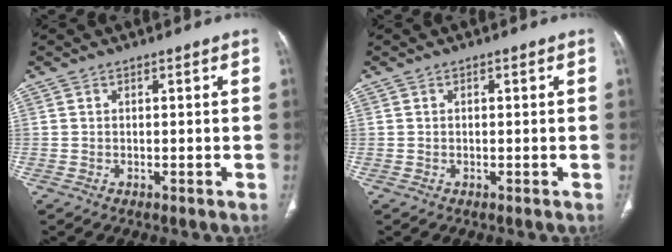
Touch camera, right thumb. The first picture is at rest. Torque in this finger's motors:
{"motor_torque": [-0.59, -0.37, -0.21, 0.09, -0.03]}